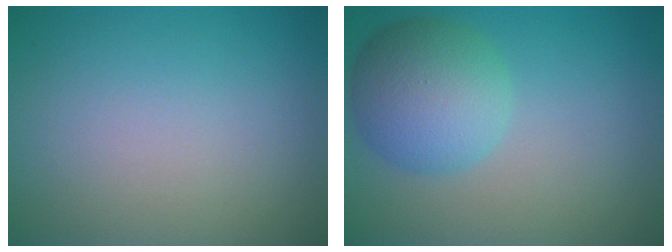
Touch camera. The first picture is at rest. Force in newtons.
{"total": 5.9, "press": 5.9, "slide": 0.3}